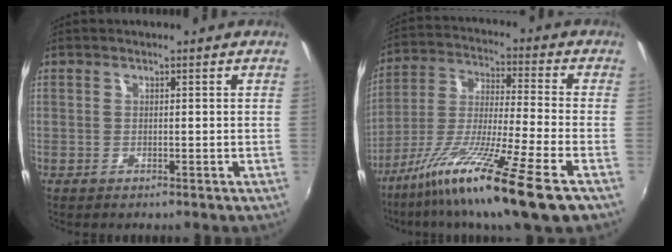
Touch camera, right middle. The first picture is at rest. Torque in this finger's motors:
{"motor_torque": [1.19, -0.95, 0.57, 0.21]}